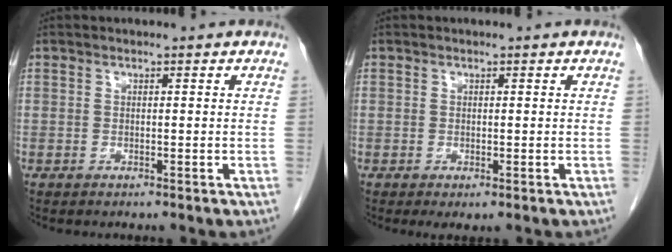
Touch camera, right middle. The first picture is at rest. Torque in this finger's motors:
{"motor_torque": [0.60, -0.20, -0.04, 0.04]}